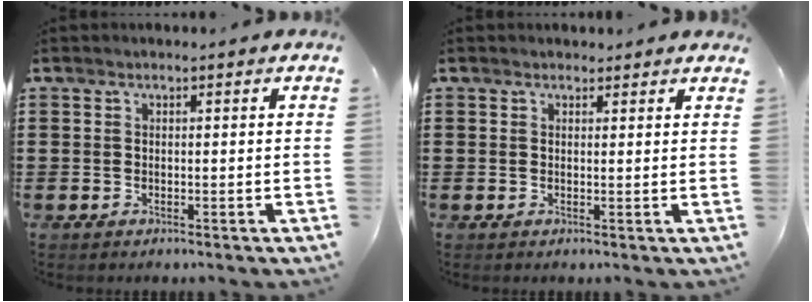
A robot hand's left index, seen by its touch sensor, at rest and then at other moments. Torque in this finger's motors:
{"motor_torque": [-0.29, -0.14, -0.10, -0.02]}